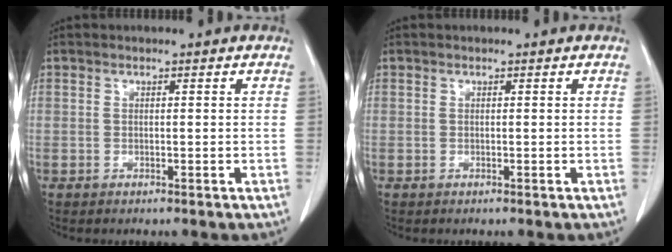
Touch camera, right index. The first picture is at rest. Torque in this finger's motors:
{"motor_torque": [0.00, 0.00, 0.00, 0.00]}